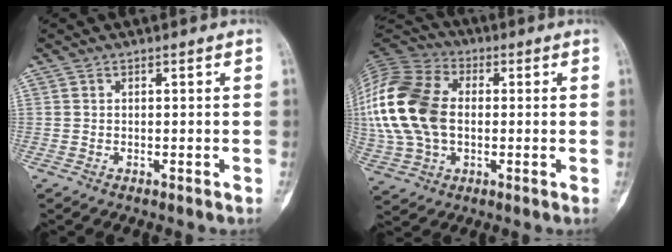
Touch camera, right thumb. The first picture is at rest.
{"total": 23.0, "force": [0.5, 15.6, 16.9], "torque": [-0.387, 0.011, 0.011]}